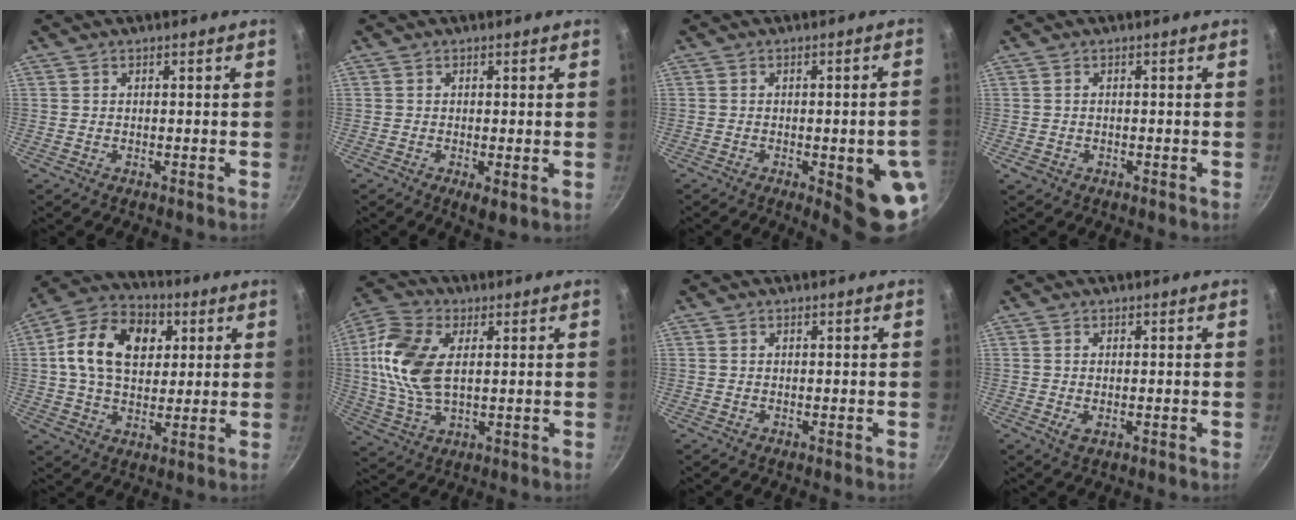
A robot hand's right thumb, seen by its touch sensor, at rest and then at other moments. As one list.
[{"total": 3.0, "force": [-0.4, 1.3, 2.7], "torque": [-0.043, -0.010, -0.005]}, {"total": 11.7, "force": [-3.1, 3.3, 10.8], "torque": [-0.104, 0.010, -0.033]}, {"total": 1.0, "force": [-0.4, 0.8, 0.5], "torque": [-0.009, 0.001, -0.006]}, {"total": 16.6, "force": [3.9, 11.6, 11.1], "torque": [-0.165, 0.013, 0.051]}, {"total": 14.2, "force": [2.2, 8.1, 11.5], "torque": [-0.227, 0.005, 0.037]}, {"total": 0.0}, {"total": 1.8, "force": [-0.2, 0.8, 1.6], "torque": [-0.031, -0.005, -0.002]}]